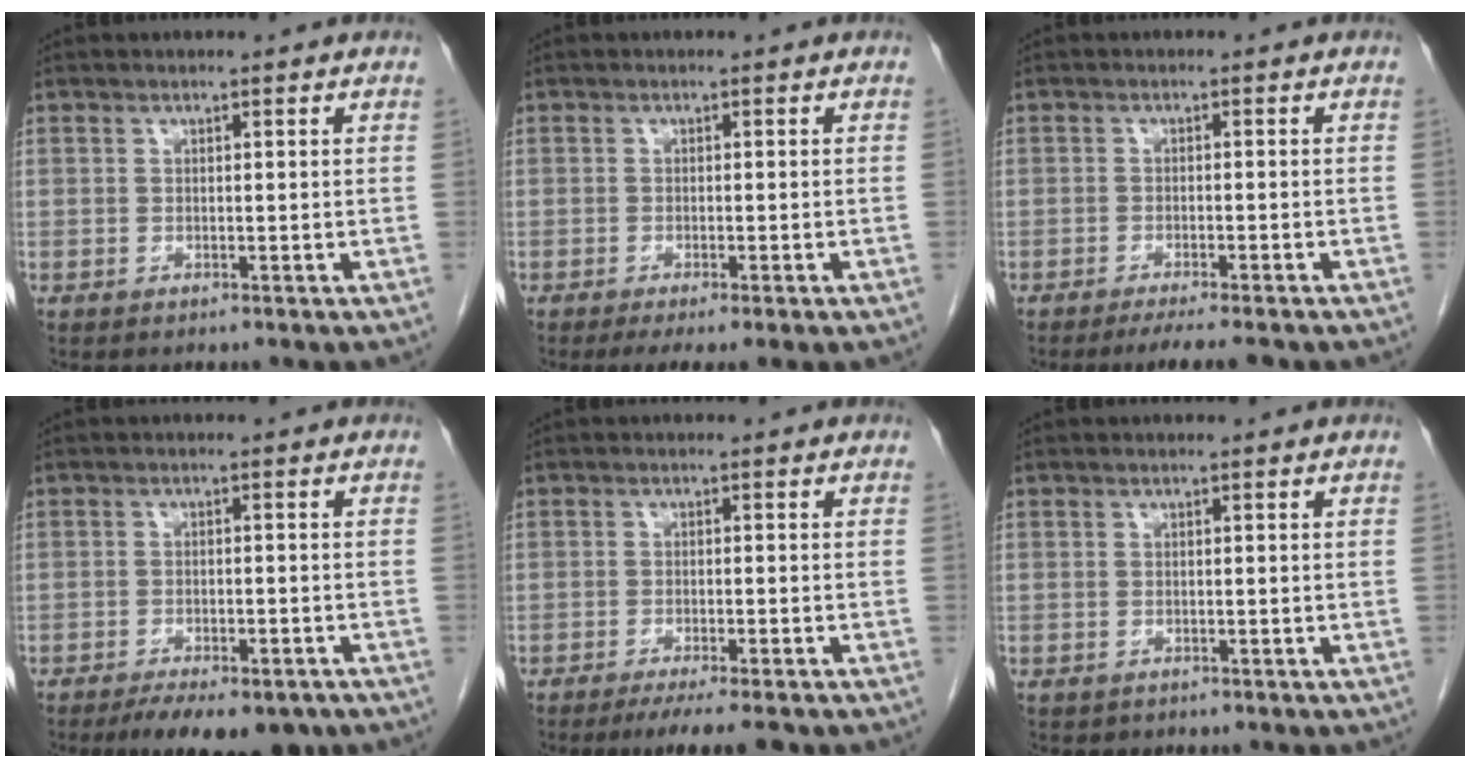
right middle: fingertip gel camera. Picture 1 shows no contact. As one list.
[{"total": 5.2, "force": [-3.6, 0.6, 3.8], "torque": [-0.047, -0.012, -0.051]}, {"total": 5.9, "force": [-4.9, 0.4, 3.3], "torque": [-0.037, -0.009, -0.072]}, {"total": 10.6, "force": [-8.0, 3.9, 5.9], "torque": [-0.076, -0.007, -0.111]}, {"total": 7.0, "force": [-5.6, 0.5, 4.1], "torque": [-0.047, -0.011, -0.083]}, {"total": 0.6, "force": [-0.4, 0.5, 0.0], "torque": [-0.010, 0.003, -0.006]}]